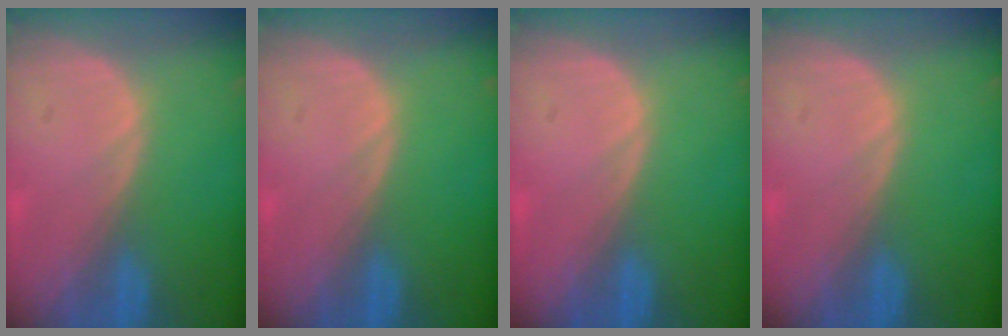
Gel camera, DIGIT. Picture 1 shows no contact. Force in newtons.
{"total": 0.0}
{"total": 0.0}
{"total": 0.0}